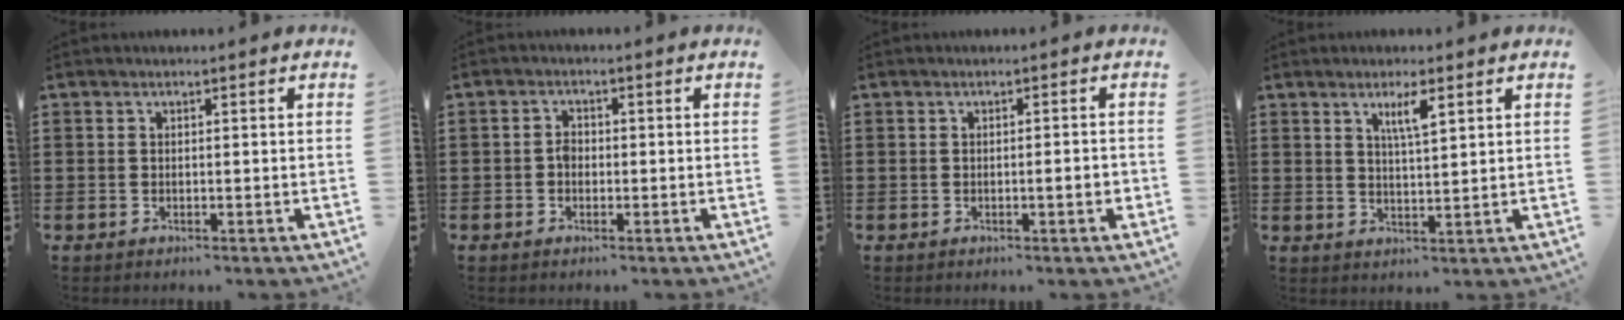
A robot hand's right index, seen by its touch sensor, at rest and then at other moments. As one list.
[{"total": 1.7, "force": [-0.4, 1.2, 1.1], "torque": [-0.024, 0.004, -0.010]}, {"total": 2.0, "force": [-0.5, 0.1, 2.0], "torque": [-0.030, -0.002, -0.009]}, {"total": 3.8, "force": [2.0, 0.7, 3.1], "torque": [-0.059, 0.000, 0.032]}]